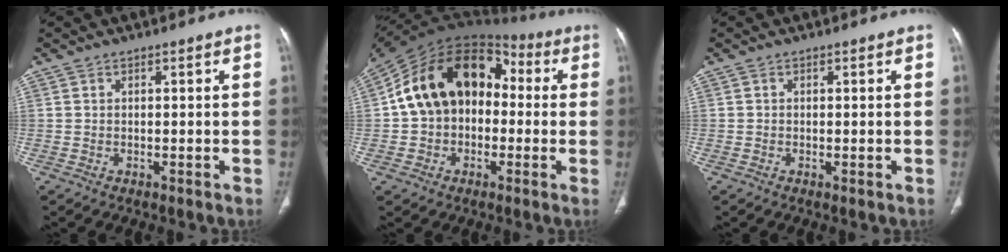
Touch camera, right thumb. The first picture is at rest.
{"total": 18.8, "force": [1.0, 13.8, 12.8], "torque": [-0.187, 0.051, 0.004]}
{"total": 0.0}